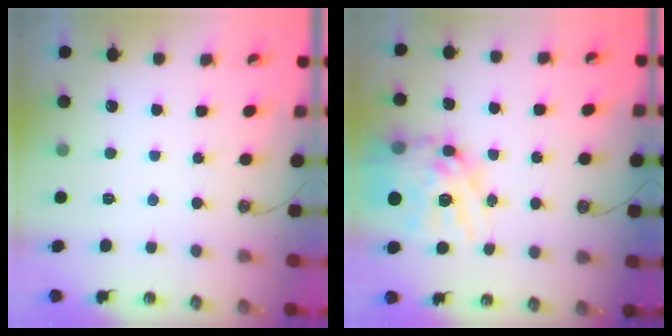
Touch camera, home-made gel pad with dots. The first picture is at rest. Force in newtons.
{"total": 19.6, "press": 19.5, "slide": 1.8}